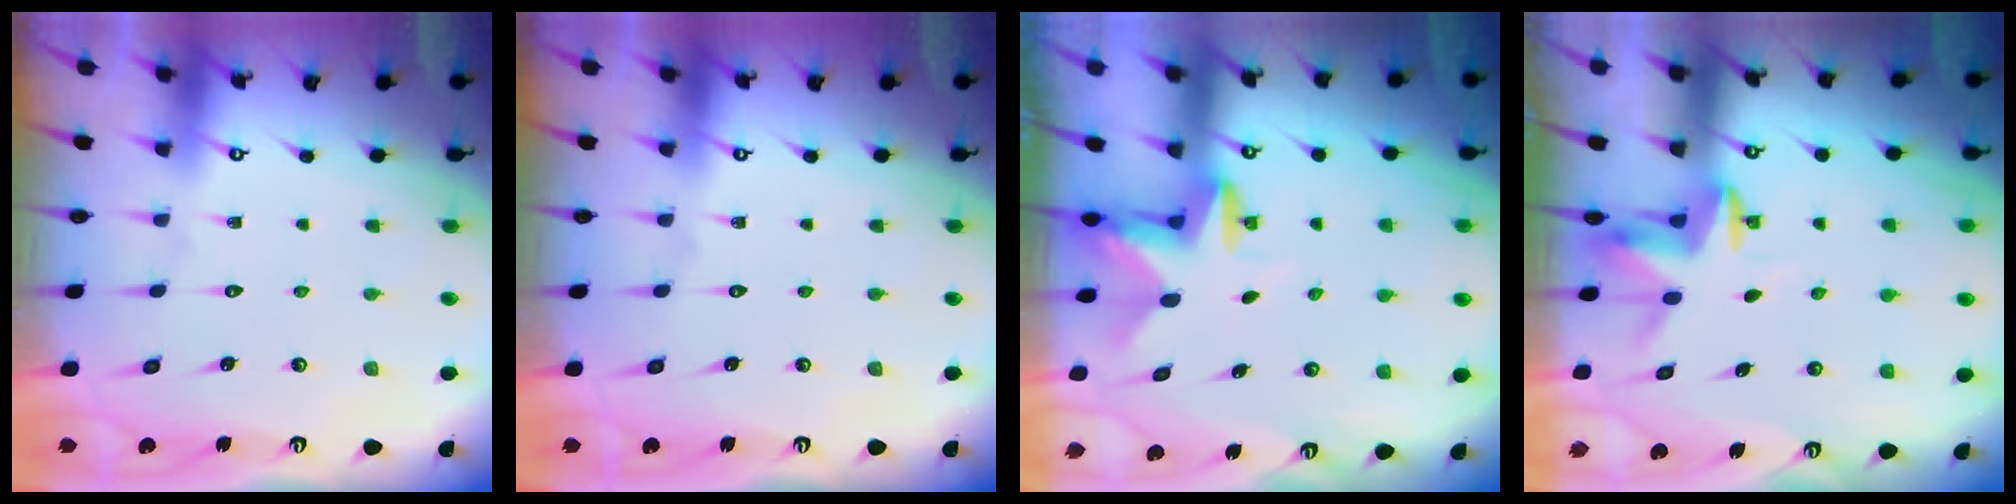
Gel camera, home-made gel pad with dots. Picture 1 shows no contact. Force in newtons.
{"total": 0.0}
{"total": 2.9, "press": 2.9, "slide": 0.5}
{"total": 3.7, "press": 3.7, "slide": 0.2}